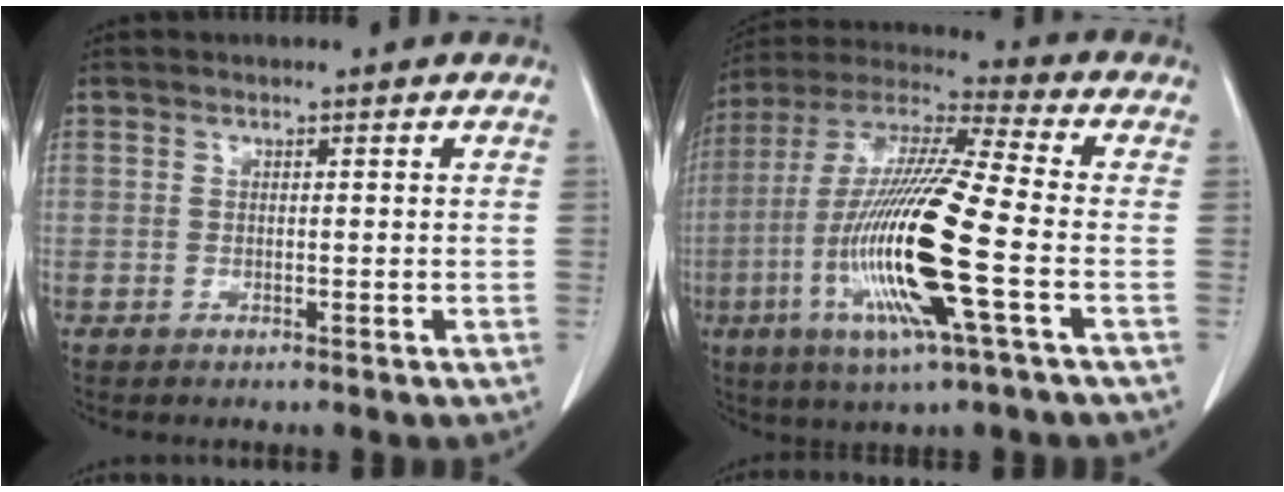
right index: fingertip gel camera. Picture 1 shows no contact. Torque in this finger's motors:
{"motor_torque": [2.14, 0.00, 1.05, 0.21]}